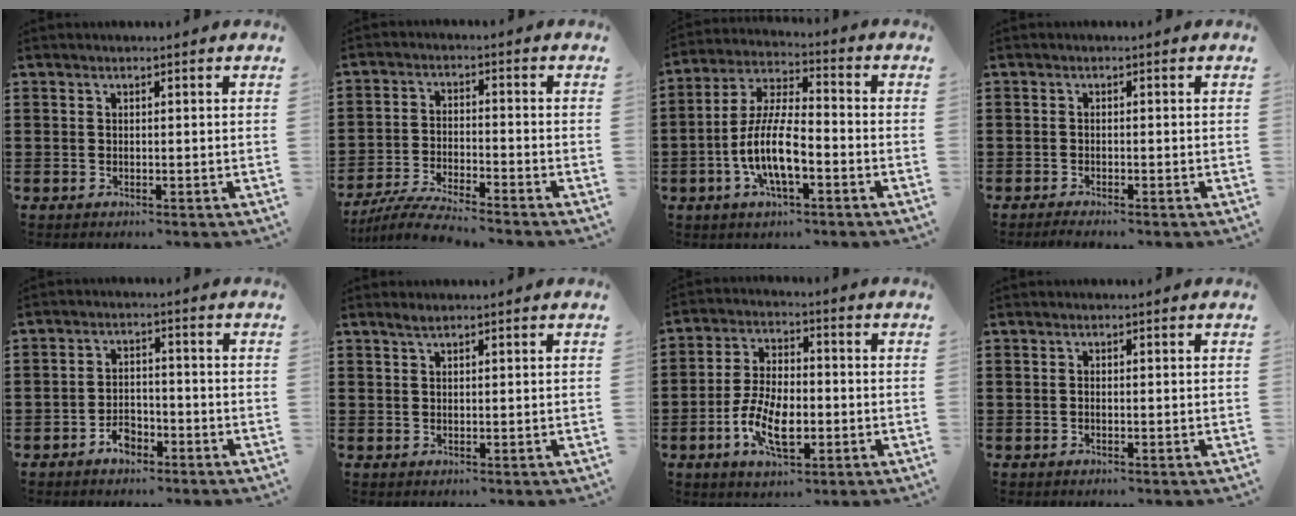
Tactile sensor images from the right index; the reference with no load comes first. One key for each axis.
{"total": 5.3, "fx": -5.0, "fy": -0.3, "fz": 1.6, "tx": -0.048, "ty": -0.016, "tz": -0.102}
{"total": 10.0, "fx": -3.3, "fy": 3.5, "fz": 8.8, "tx": -0.200, "ty": -0.006, "tz": -0.069}
{"total": 1.1, "fx": -1.1, "fy": -0.2, "fz": 0.1, "tx": -0.005, "ty": -0.003, "tz": -0.021}
{"total": 3.4, "fx": -2.6, "fy": 1.9, "fz": 1.3, "tx": -0.023, "ty": 0.007, "tz": -0.051}
{"total": 1.1, "fx": 0.9, "fy": 0.3, "fz": 0.6, "tx": -0.012, "ty": 0.001, "tz": 0.017}
{"total": 8.5, "fx": -2.9, "fy": 4.3, "fz": 6.8, "tx": -0.153, "ty": -0.002, "tz": -0.057}
{"total": 0.0}